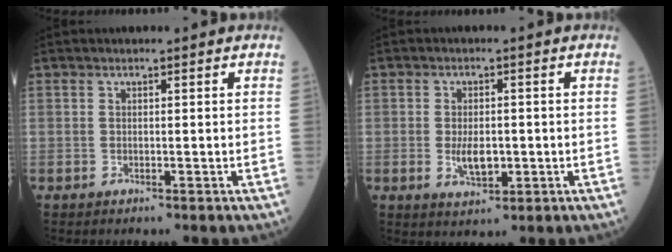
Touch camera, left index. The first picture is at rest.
{"total": 4.4, "force": [-0.9, 2.1, 3.8], "torque": [-0.073, -0.005, -0.010]}